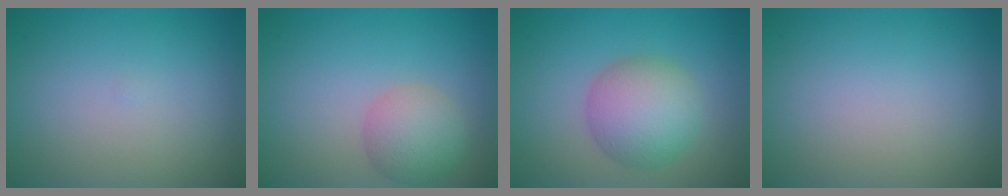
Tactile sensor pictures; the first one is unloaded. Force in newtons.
{"total": 3.5, "press": 3.5, "slide": 0.2}
{"total": 5.6, "press": 5.6, "slide": 0.1}
{"total": 0.0}